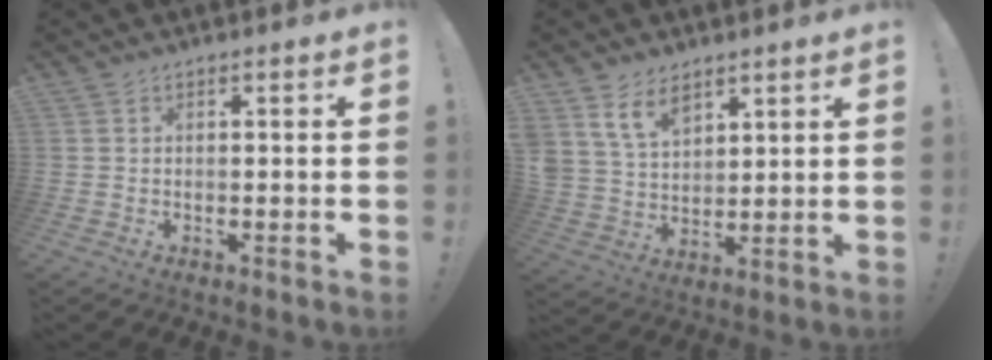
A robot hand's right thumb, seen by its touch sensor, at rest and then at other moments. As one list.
[{"total": 9.9, "force": [7.0, 5.6, 4.1], "torque": [-0.080, -0.038, 0.138]}]